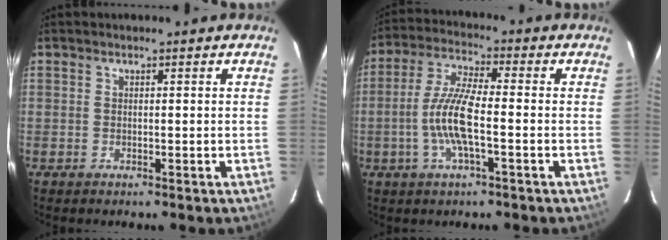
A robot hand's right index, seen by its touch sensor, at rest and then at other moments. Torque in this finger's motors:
{"motor_torque": [1.33, -0.38, 0.47, 0.11]}